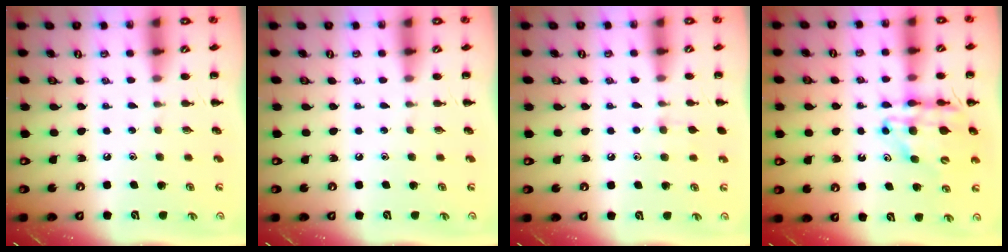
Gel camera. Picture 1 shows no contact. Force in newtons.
{"total": 0.0}
{"total": 5.8, "press": 5.5, "slide": 2.0}
{"total": 12.5, "press": 12.0, "slide": 3.6}